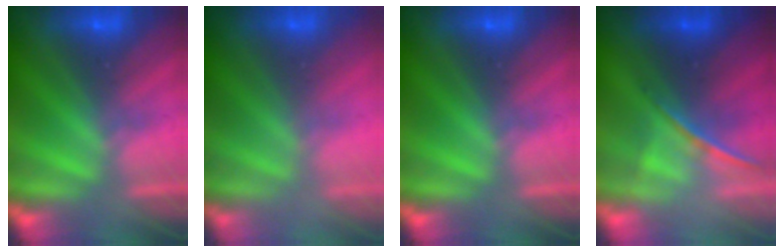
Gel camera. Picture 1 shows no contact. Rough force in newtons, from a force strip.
{"total": 2.9}
{"total": 0.0}
{"total": 1.7}